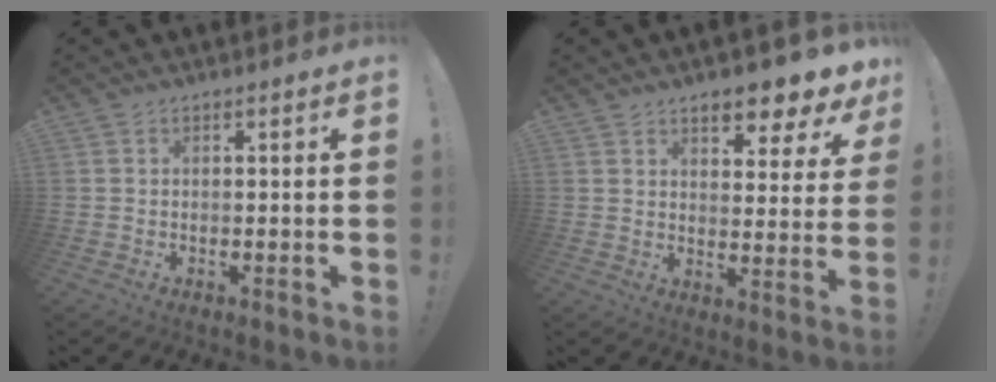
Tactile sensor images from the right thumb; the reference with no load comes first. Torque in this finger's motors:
{"motor_torque": [0.31, 1.72, 0.27, -0.05, 0.00]}